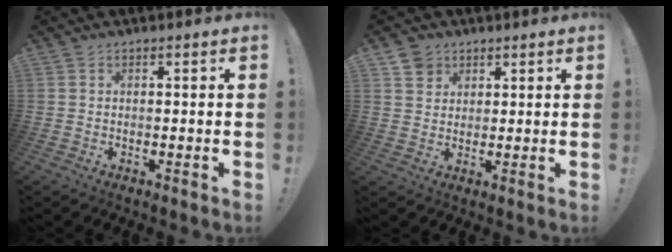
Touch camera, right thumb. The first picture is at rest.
{"total": 5.2, "force": [3.1, 4.1, 0.6], "torque": [-0.001, -0.022, 0.059]}